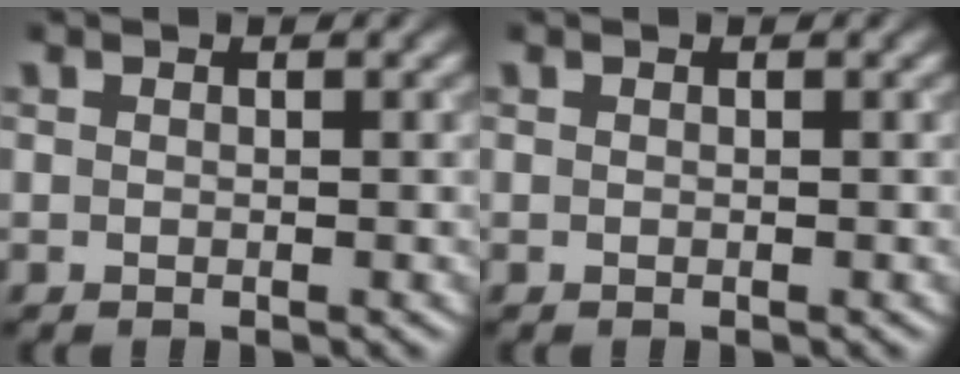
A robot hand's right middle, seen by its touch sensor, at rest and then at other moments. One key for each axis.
{"total": 0.0}